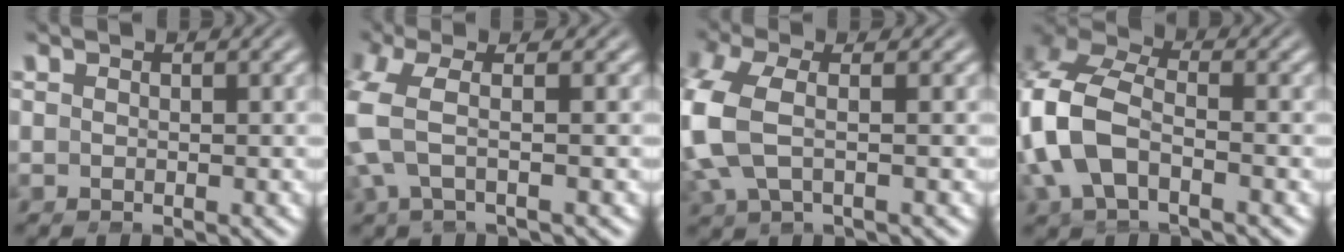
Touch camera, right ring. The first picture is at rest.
{"total": 4.7, "force": [0.3, 2.8, 3.8], "torque": [-0.096, 0.014, -0.009]}
{"total": 5.5, "force": [-0.3, 3.8, 4.0], "torque": [-0.125, -0.009, -0.003]}
{"total": 8.6, "force": [0.0, 7.0, 5.0], "torque": [-0.152, -0.008, -0.015]}